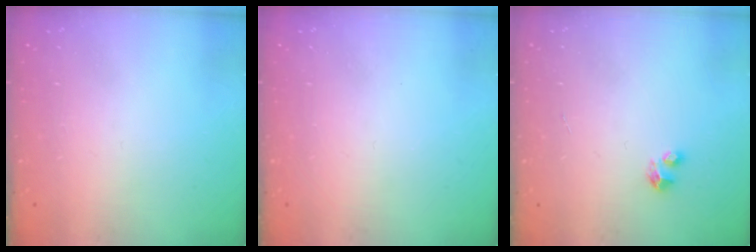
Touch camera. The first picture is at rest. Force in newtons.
{"total": 0.0}
{"total": 2.8, "press": 2.8, "slide": 0.1}